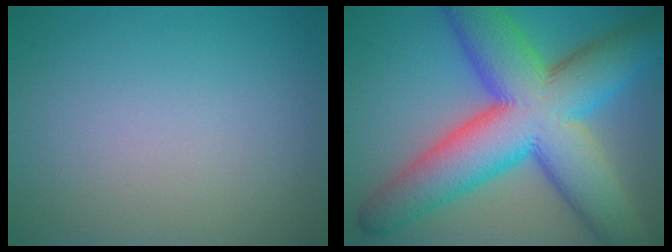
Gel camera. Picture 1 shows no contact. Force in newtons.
{"total": 15.5, "press": 15.5, "slide": 0.1}